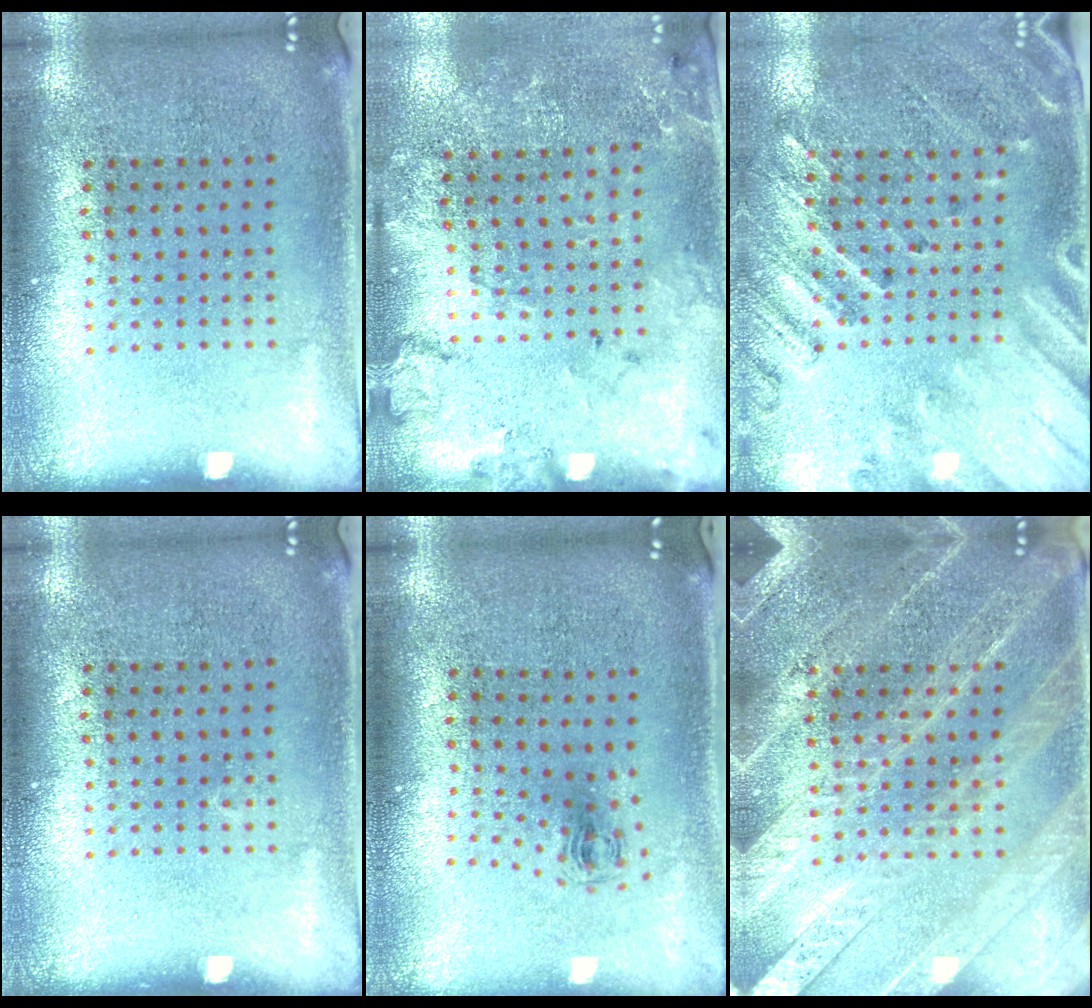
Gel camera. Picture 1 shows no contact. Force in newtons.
{"total": 1.8, "press": 1.7, "slide": 0.6}
{"total": 2.5, "press": 2.1, "slide": 1.4}
{"total": 0.0}
{"total": 0.7, "press": 0.4, "slide": 0.6}
{"total": 3.3, "press": 3.2, "slide": 0.6}